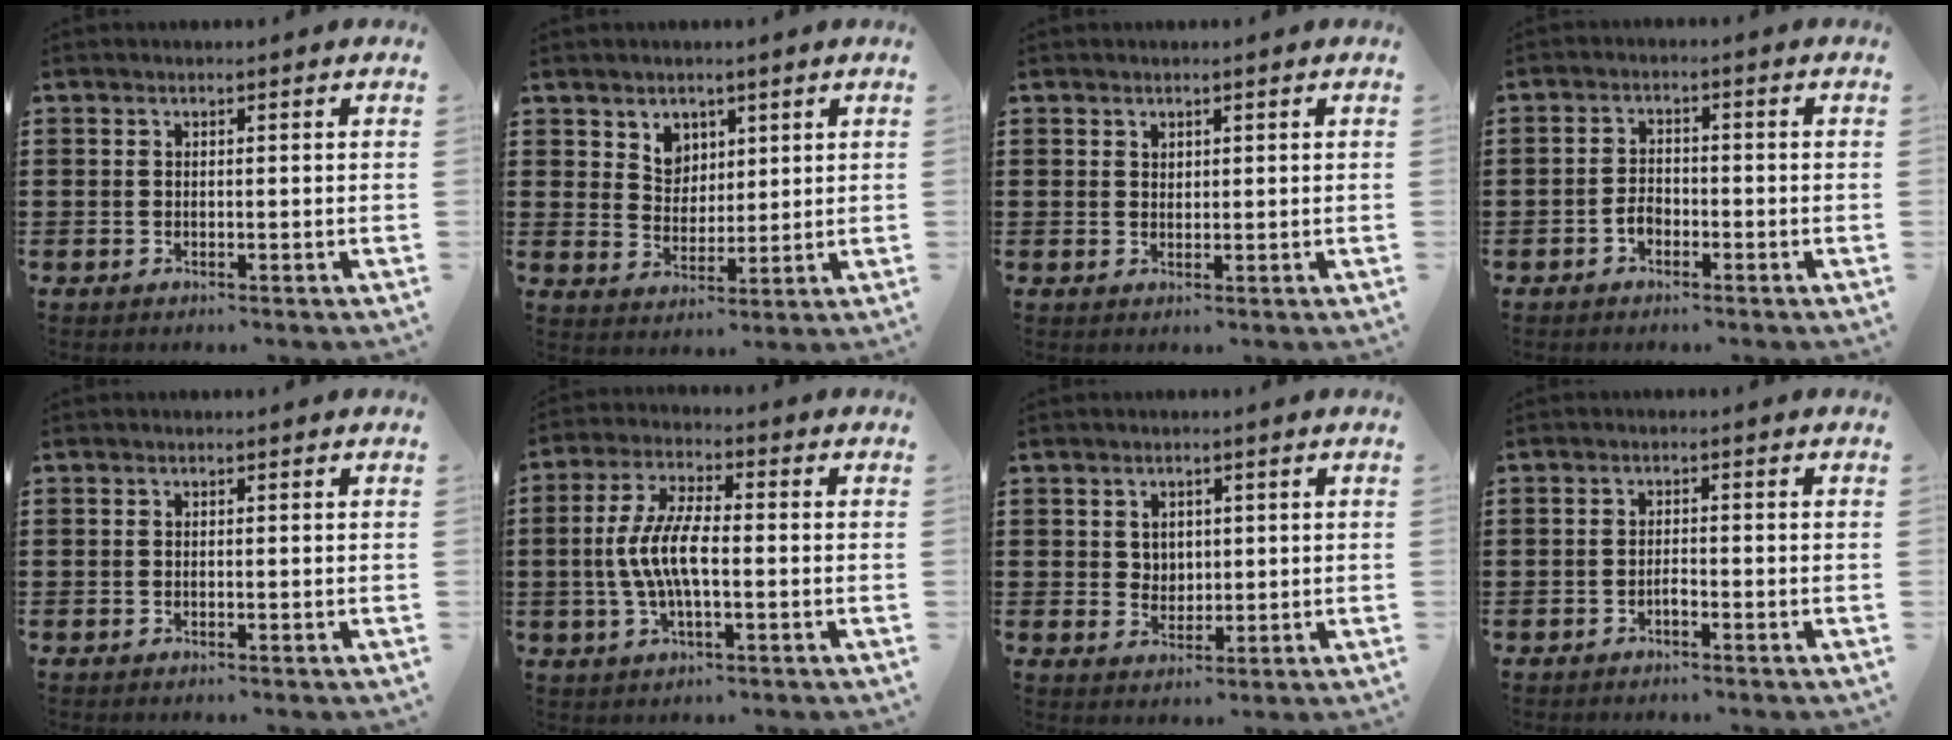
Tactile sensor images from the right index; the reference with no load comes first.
{"total": 4.5, "force": [2.8, 3.5, 0.6], "torque": [-0.023, 0.005, 0.051]}
{"total": 1.1, "force": [0.9, 0.6, 0.2], "torque": [-0.005, 0.002, 0.018]}
{"total": 2.4, "force": [-1.3, 1.5, 1.4], "torque": [-0.038, -0.001, -0.029]}
{"total": 0.0}
{"total": 7.9, "force": [-1.1, 2.7, 7.4], "torque": [-0.171, -0.010, -0.028]}
{"total": 2.5, "force": [1.2, 2.1, 0.6], "torque": [-0.020, 0.010, 0.022]}
{"total": 1.0, "force": [-0.7, 0.0, 0.8], "torque": [-0.014, -0.003, -0.012]}